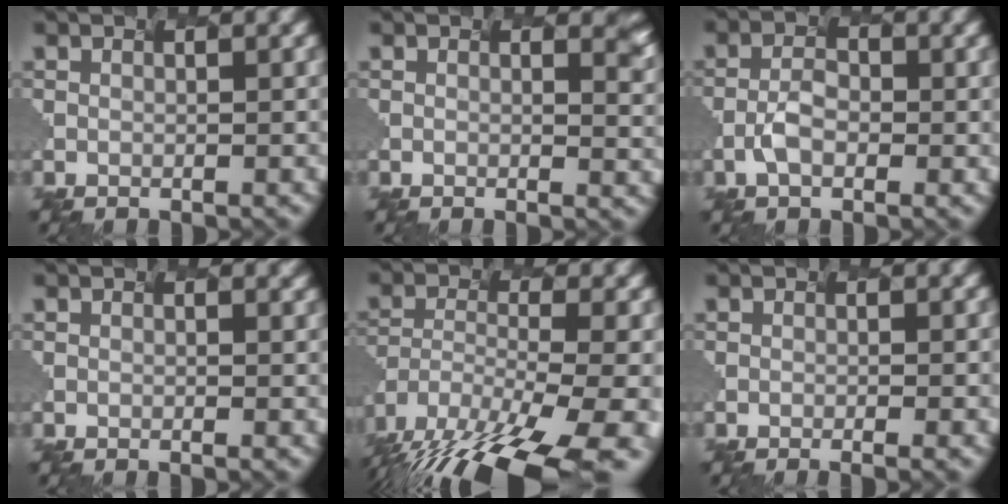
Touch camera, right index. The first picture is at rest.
{"total": 2.7, "force": [1.4, 1.0, 2.0], "torque": [-0.011, -0.001, 0.018]}
{"total": 2.3, "force": [-1.7, 0.9, 1.3], "torque": [-0.032, 0.003, -0.030]}
{"total": 1.4, "force": [0.6, 0.8, 1.0], "torque": [0.007, 0.001, -0.010]}
{"total": 16.2, "force": [-11.9, 5.1, 9.7], "torque": [-0.192, -0.033, -0.155]}
{"total": 1.8, "force": [-0.4, 0.7, 1.6], "torque": [-0.003, 0.000, -0.011]}